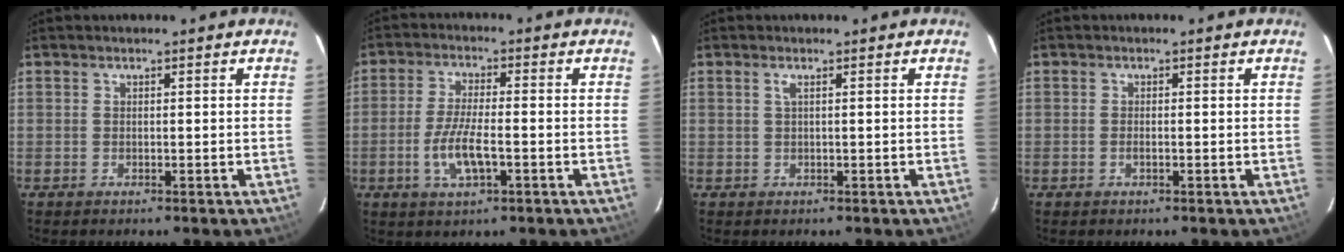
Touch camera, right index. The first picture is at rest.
{"total": 7.4, "force": [-2.5, 2.1, 6.7], "torque": [-0.138, -0.006, -0.049]}
{"total": 0.8, "force": [0.2, -0.2, 0.8], "torque": [-0.016, 0.002, 0.003]}
{"total": 0.8, "force": [-0.3, 0.1, 0.7], "torque": [-0.014, 0.000, -0.007]}